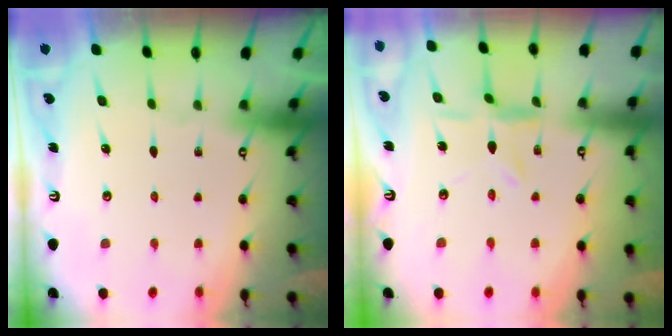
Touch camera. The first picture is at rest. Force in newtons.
{"total": 4.6, "press": 4.6, "slide": 0.4}